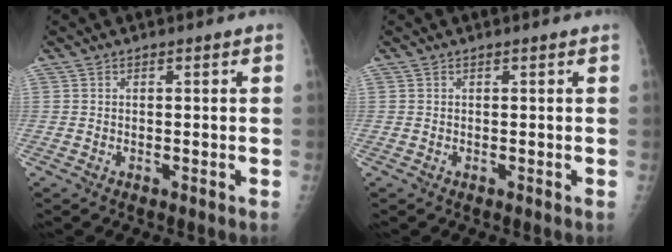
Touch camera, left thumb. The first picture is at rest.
{"total": 0.0}